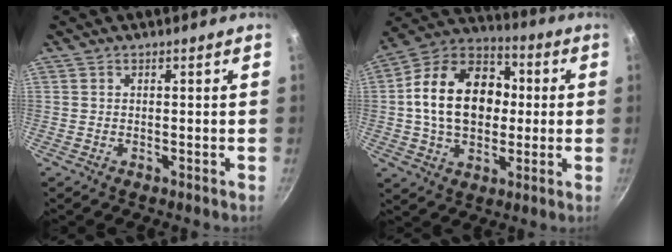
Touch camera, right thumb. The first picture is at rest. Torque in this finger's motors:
{"motor_torque": [-0.02, 1.81, 1.21, 0.42, 0.19]}